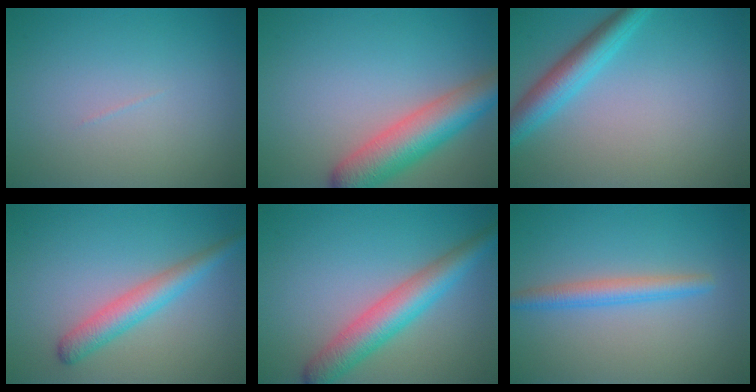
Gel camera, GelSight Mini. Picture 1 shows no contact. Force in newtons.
{"total": 6.5, "press": 6.5, "slide": 0.3}
{"total": 4.1, "press": 4.1, "slide": 0.2}
{"total": 3.3, "press": 3.3, "slide": 0.2}
{"total": 5.2, "press": 5.2, "slide": 0.1}
{"total": 2.6, "press": 2.6, "slide": 0.2}